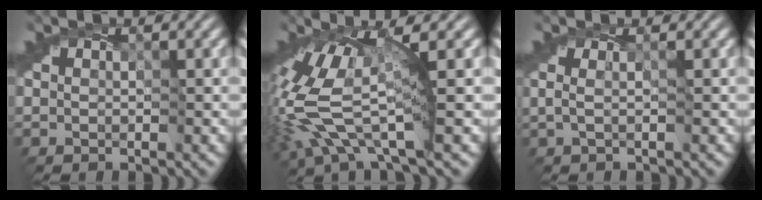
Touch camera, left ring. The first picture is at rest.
{"total": 8.1, "force": [-1.1, 2.7, 7.5], "torque": [-0.177, 0.006, -0.031]}
{"total": 0.8, "force": [0.1, 0.1, 0.8], "torque": [-0.018, -0.002, -0.002]}